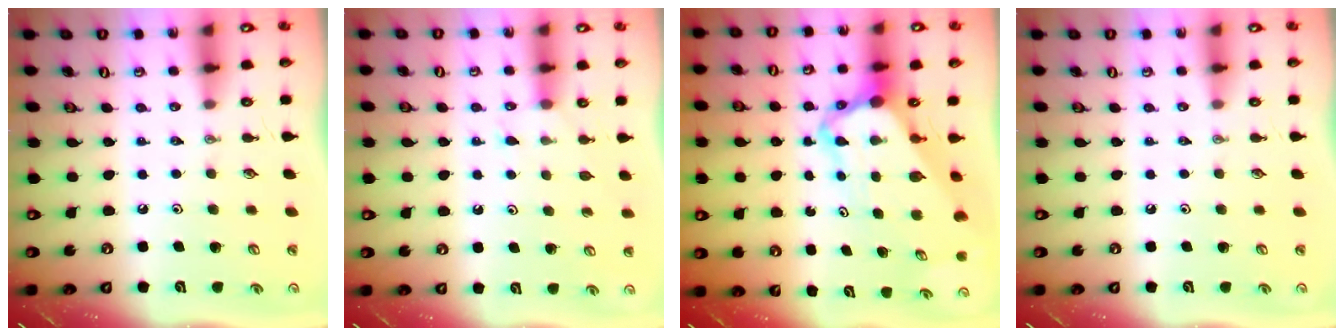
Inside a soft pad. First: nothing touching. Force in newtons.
{"total": 3.9, "press": 3.9, "slide": 0.6}
{"total": 8.2, "press": 8.1, "slide": 0.7}
{"total": 0.0}